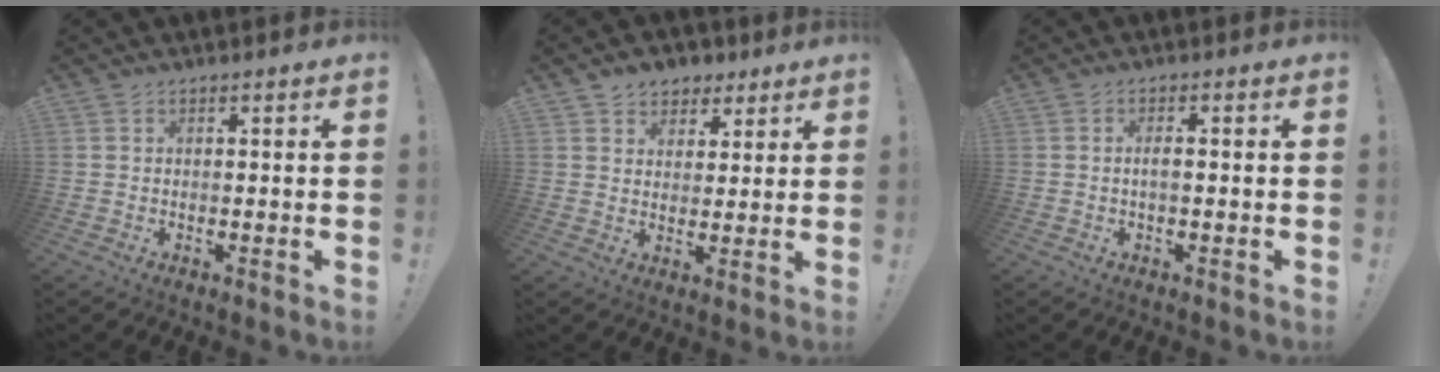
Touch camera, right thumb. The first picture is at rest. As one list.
[{"total": 6.1, "force": [3.6, 5.0, 0.7], "torque": [0.003, -0.027, 0.070]}, {"total": 1.9, "force": [-0.1, 0.4, 1.8], "torque": [-0.034, 0.005, -0.003]}]